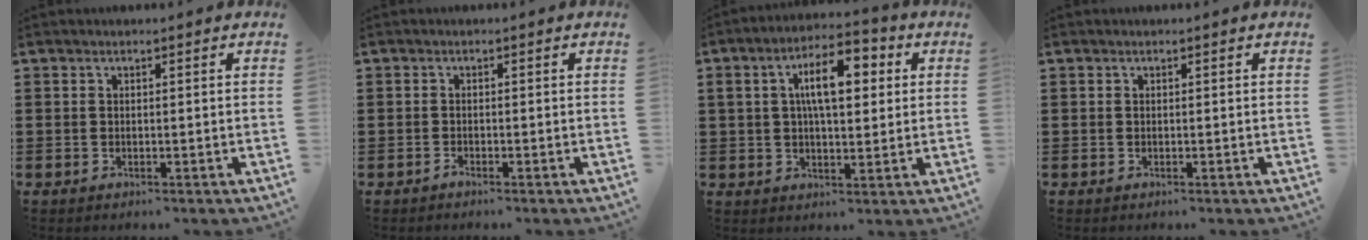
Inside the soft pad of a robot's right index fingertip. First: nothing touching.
{"total": 0.6, "force": [-0.6, 0.0, 0.1], "torque": [-0.002, -0.001, -0.012]}
{"total": 9.4, "force": [2.5, 4.0, 8.1], "torque": [-0.140, 0.008, 0.035]}
{"total": 0.0}